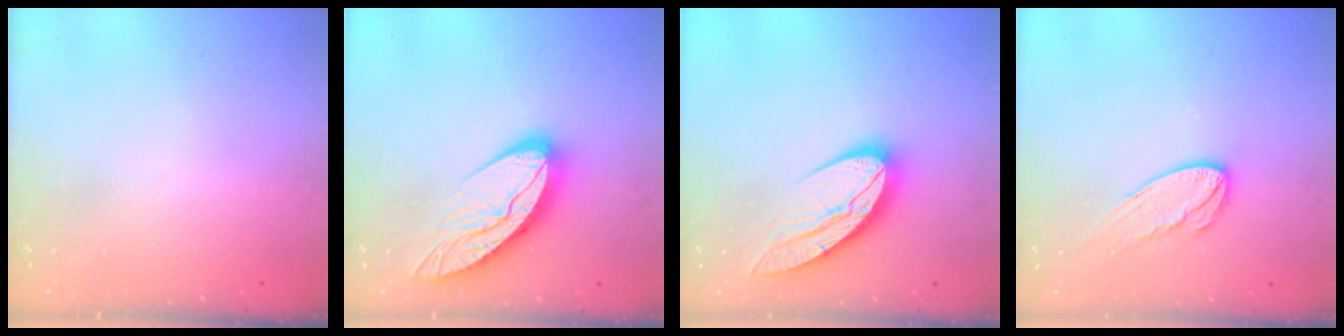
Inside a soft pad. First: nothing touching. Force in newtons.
{"total": 13.5, "press": 13.5, "slide": 1.1}
{"total": 14.0, "press": 14.0, "slide": 1.1}
{"total": 11.3, "press": 11.3, "slide": 1.0}